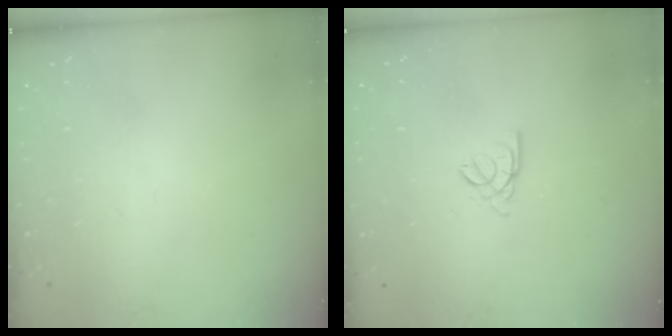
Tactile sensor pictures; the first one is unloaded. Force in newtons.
{"total": 2.6, "press": 2.5, "slide": 0.5}